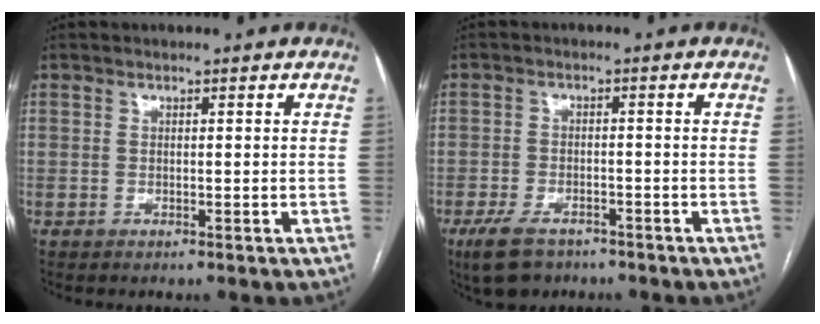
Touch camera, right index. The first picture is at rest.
{"total": 6.6, "force": [-4.7, 3.2, 3.4], "torque": [-0.070, -0.007, -0.075]}